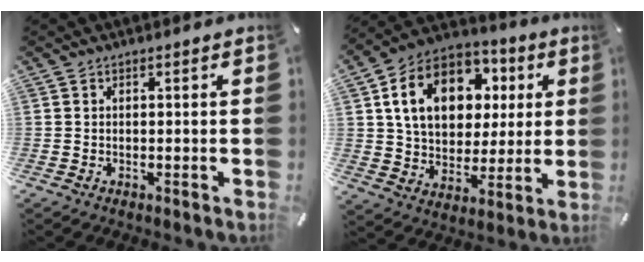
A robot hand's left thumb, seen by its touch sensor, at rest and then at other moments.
{"total": 16.4, "force": [5.4, 12.6, 9.0], "torque": [-0.164, -0.004, 0.102]}